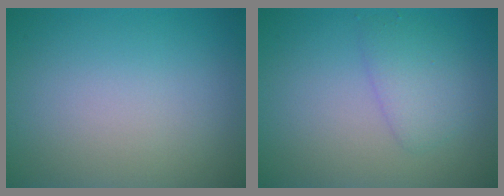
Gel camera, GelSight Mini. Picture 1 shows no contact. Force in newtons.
{"total": 2.4, "press": 2.4, "slide": 0.1}